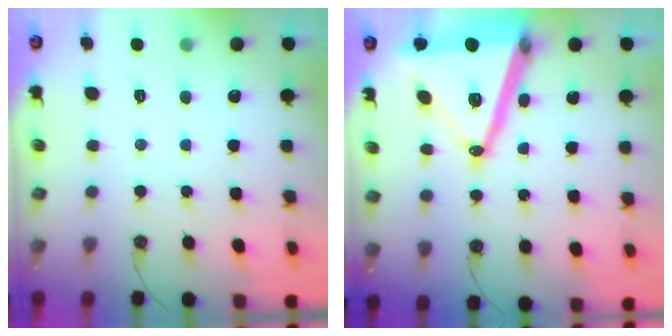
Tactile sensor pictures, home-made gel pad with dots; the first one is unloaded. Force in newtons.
{"total": 23.9, "press": 23.6, "slide": 3.7}